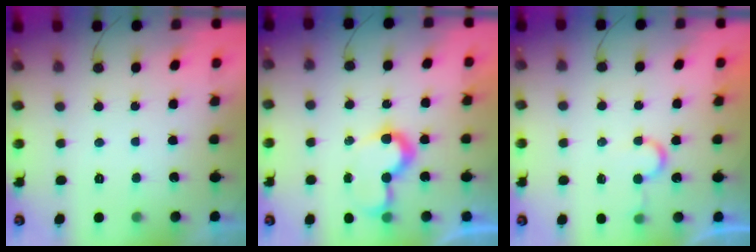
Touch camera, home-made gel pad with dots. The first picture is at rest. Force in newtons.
{"total": 8.5, "press": 8.5, "slide": 0.2}
{"total": 6.2, "press": 6.2, "slide": 0.5}